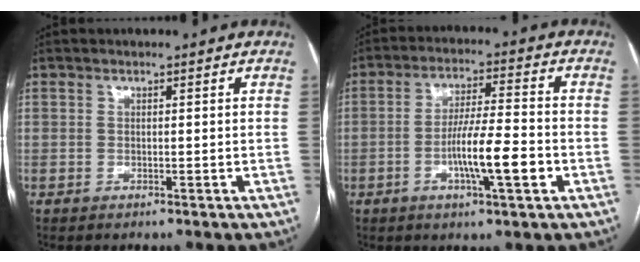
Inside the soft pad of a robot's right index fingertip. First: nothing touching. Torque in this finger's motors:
{"motor_torque": [0.72, -0.03, 0.43, 0.17]}